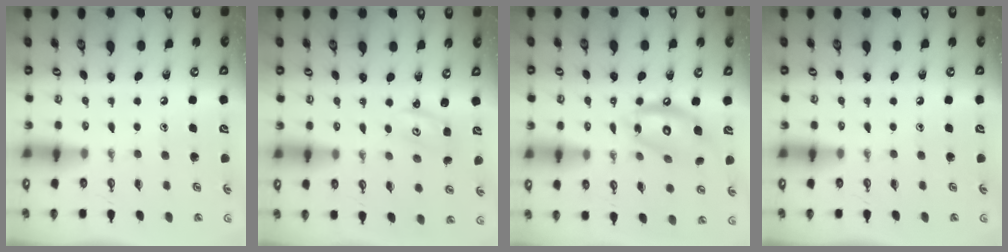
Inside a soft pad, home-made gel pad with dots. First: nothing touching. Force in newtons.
{"total": 2.1, "press": 2.1, "slide": 0.2}
{"total": 13.1, "press": 13.1, "slide": 1.3}
{"total": 0.0}